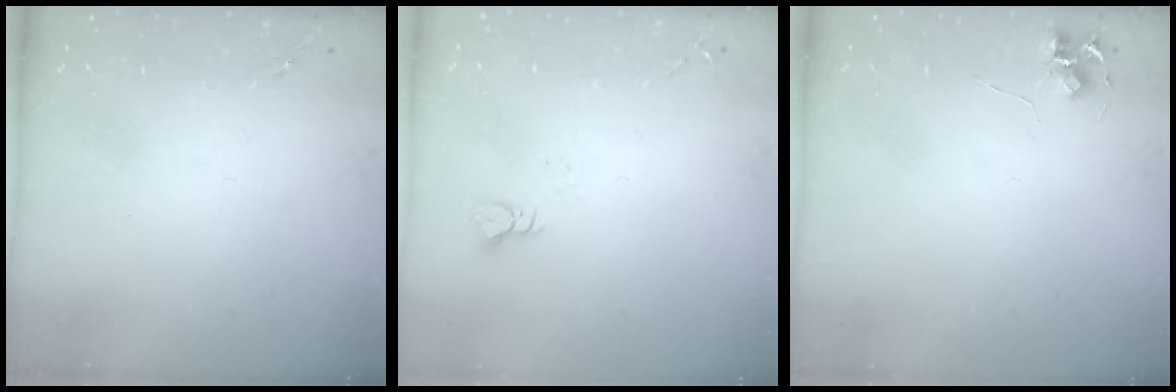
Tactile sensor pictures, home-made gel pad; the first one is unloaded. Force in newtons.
{"total": 3.0, "press": 3.0, "slide": 0.3}
{"total": 5.9, "press": 5.9, "slide": 0.5}